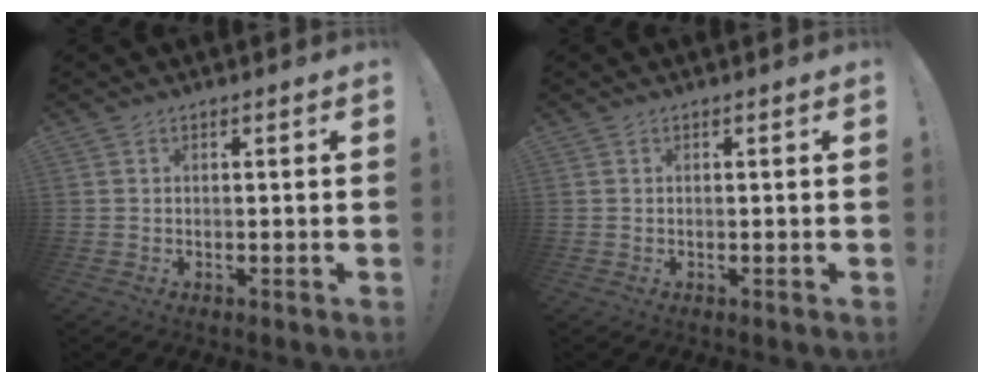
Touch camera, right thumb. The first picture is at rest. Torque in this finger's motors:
{"motor_torque": [0.00, 0.00, 0.00, 0.00, 0.00]}